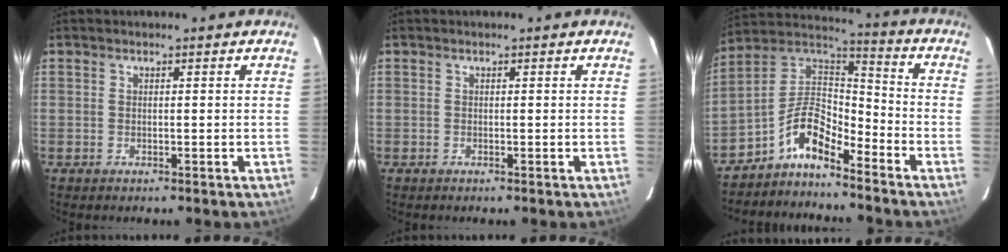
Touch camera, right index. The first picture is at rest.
{"total": 0.0}
{"total": 9.7, "force": [-6.7, 3.5, 6.0], "torque": [-0.134, 0.035, -0.139]}